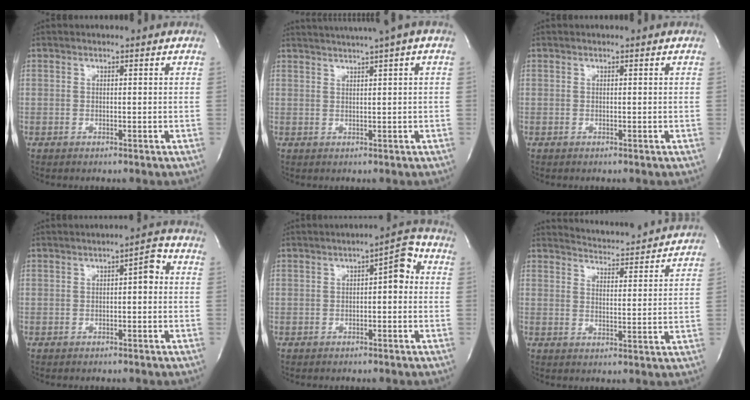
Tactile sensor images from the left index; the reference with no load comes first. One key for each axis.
{"total": 7.2, "fx": 5.3, "fy": -1.1, "fz": 4.7, "tx": -0.075, "ty": 0.023, "tz": 0.068}
{"total": 0.0}
{"total": 2.8, "fx": 0.0, "fy": 0.9, "fz": 2.6, "tx": -0.036, "ty": 0.010, "tz": -0.003}
{"total": 4.5, "fx": 0.2, "fy": 1.6, "fz": 4.2, "tx": -0.056, "ty": 0.020, "tz": -0.004}
{"total": 10.7, "fx": 10.6, "fy": 0.3, "fz": 1.3, "tx": -0.026, "ty": -0.007, "tz": 0.135}